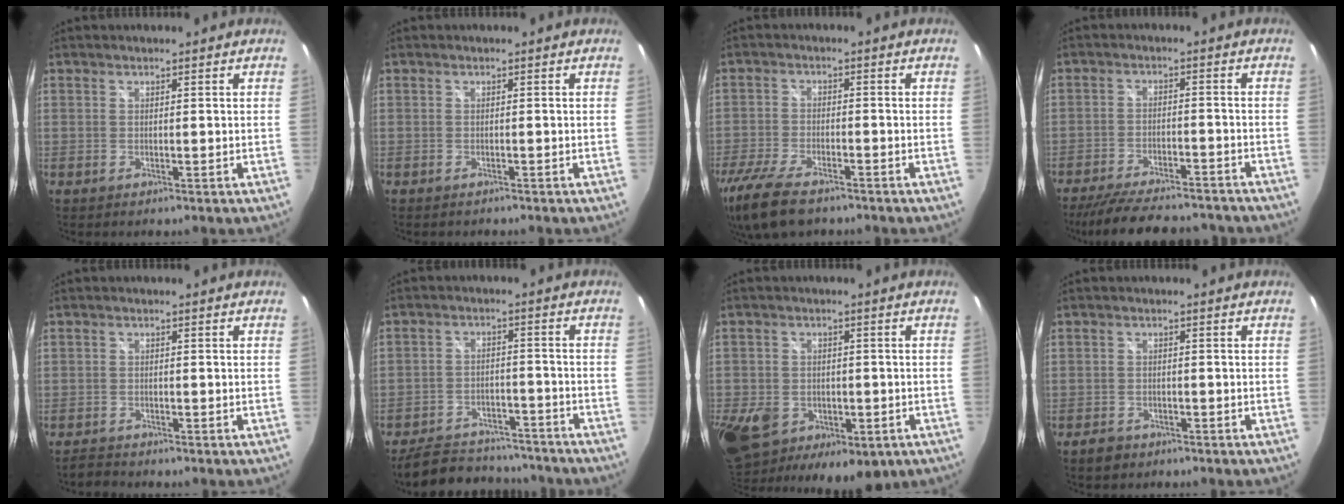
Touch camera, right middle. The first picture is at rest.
{"total": 0.9, "force": [-0.8, 0.3, 0.1], "torque": [-0.006, -0.002, -0.013]}
{"total": 13.2, "force": [-10.0, 4.5, 7.4], "torque": [-0.182, -0.045, -0.185]}
{"total": 19.2, "force": [-16.5, 5.1, 8.3], "torque": [-0.169, -0.018, -0.233]}
{"total": 1.8, "force": [-1.8, 0.4, -0.1], "torque": [-0.009, -0.001, -0.038]}
{"total": 15.1, "force": [-13.2, 5.5, 5.0], "torque": [-0.119, 0.016, -0.179]}
{"total": 19.4, "force": [-7.1, 13.6, 11.9], "torque": [-0.291, -0.036, -0.098]}
{"total": 3.0, "force": [-2.2, 2.0, 0.8], "torque": [-0.027, 0.000, -0.035]}